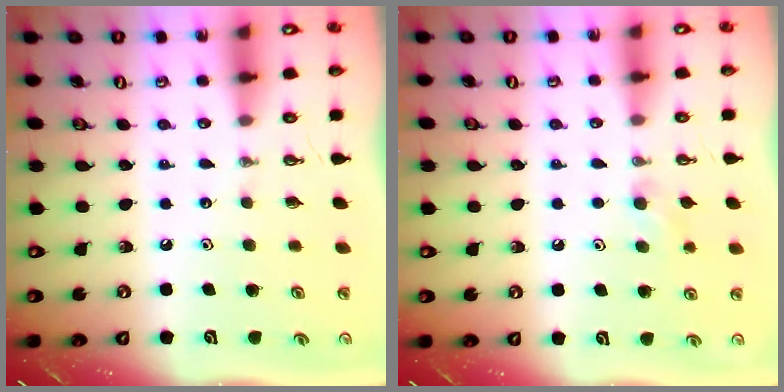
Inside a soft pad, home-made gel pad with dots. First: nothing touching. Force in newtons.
{"total": 5.1, "press": 5.1, "slide": 0.7}